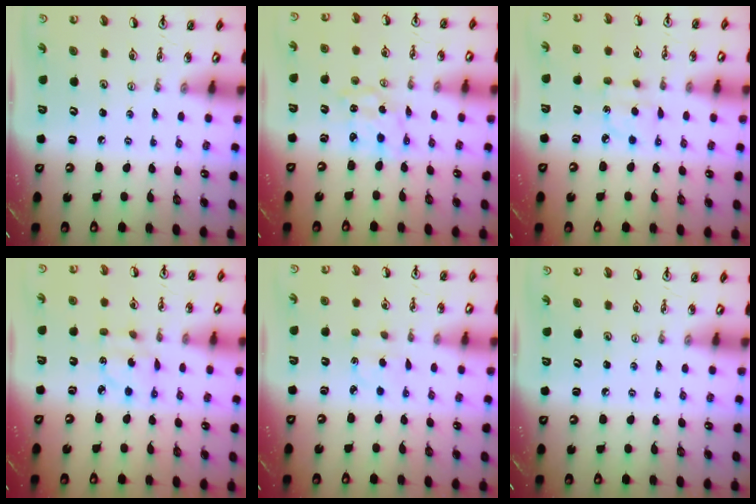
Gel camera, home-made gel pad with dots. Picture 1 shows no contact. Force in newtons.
{"total": 1.7, "press": 1.7, "slide": 0.1}
{"total": 6.4, "press": 6.4, "slide": 0.4}
{"total": 3.8, "press": 3.8, "slide": 0.3}
{"total": 1.6, "press": 1.5, "slide": 0.5}
{"total": 0.0}